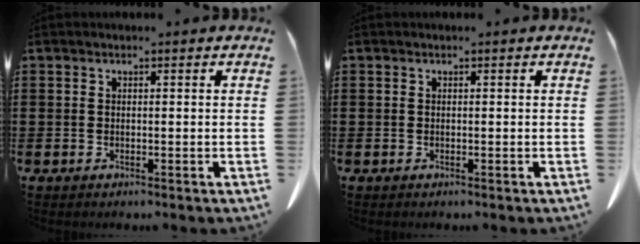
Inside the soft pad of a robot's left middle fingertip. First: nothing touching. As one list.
[{"total": 0.0}]